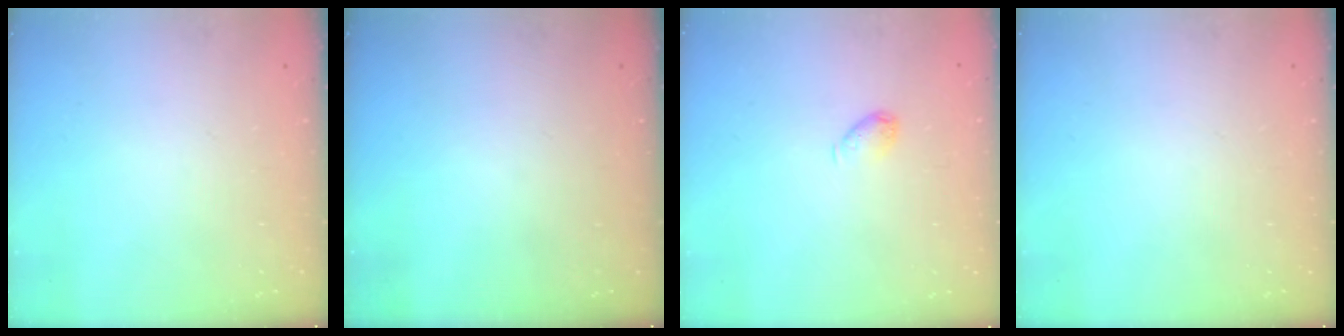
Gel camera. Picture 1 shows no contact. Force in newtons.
{"total": 0.0}
{"total": 4.9, "press": 4.8, "slide": 0.8}
{"total": 0.0}